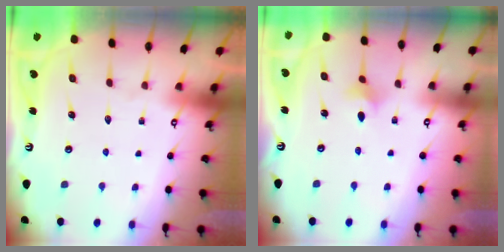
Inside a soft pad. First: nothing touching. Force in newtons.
{"total": 2.8, "press": 2.8, "slide": 0.6}